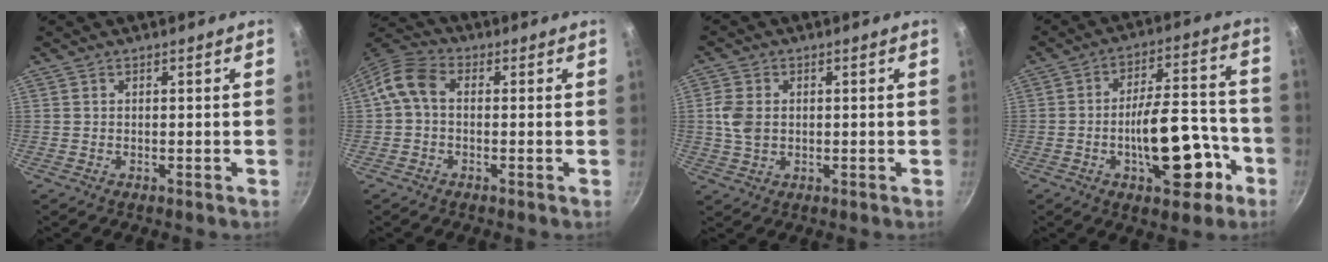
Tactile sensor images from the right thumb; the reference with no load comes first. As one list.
[{"total": 6.6, "force": [0.0, 4.6, 4.7], "torque": [-0.099, 0.025, -0.017]}, {"total": 5.5, "force": [0.4, 4.1, 3.6], "torque": [-0.070, 0.001, 0.006]}, {"total": 15.8, "force": [-5.8, 7.0, 12.9], "torque": [-0.155, 0.057, -0.075]}]